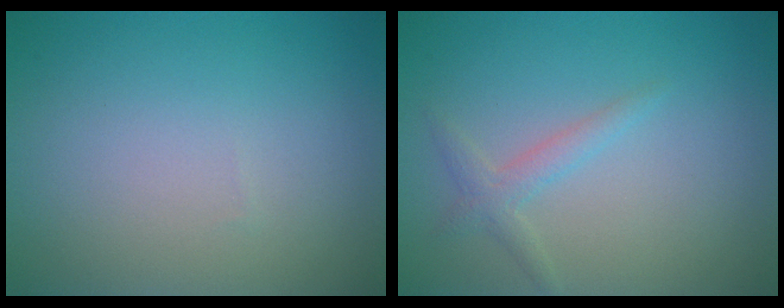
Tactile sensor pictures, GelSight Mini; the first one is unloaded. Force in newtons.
{"total": 1.7, "press": 1.7, "slide": 0.0}